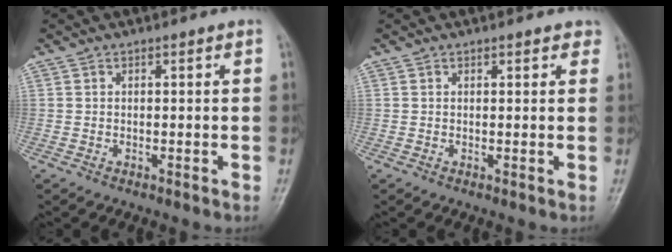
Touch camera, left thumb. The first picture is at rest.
{"total": 1.7, "force": [1.2, 0.8, 0.9], "torque": [0.003, -0.003, 0.008]}